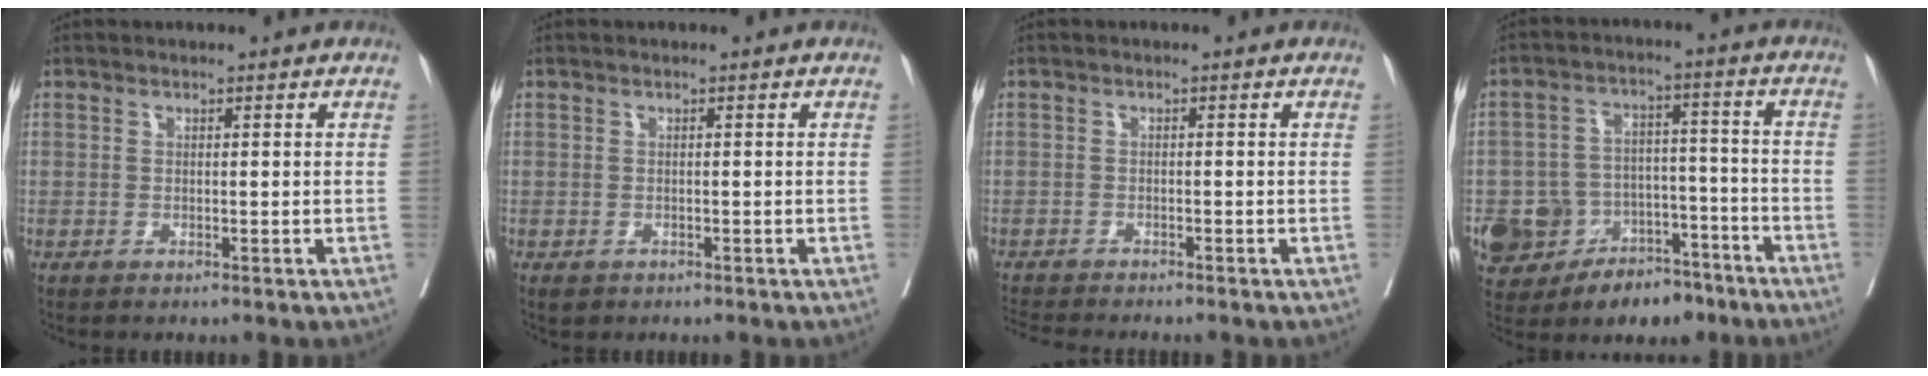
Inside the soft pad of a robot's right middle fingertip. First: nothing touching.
{"total": 1.5, "force": [-1.0, 1.0, 0.5], "torque": [-0.012, -0.002, -0.008]}
{"total": 5.4, "force": [-5.0, 0.2, 1.9], "torque": [-0.024, -0.012, -0.082]}
{"total": 13.0, "force": [-8.0, 9.2, 4.3], "torque": [-0.067, 0.046, -0.117]}